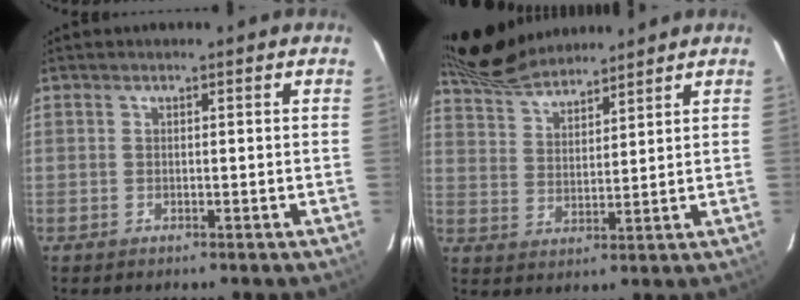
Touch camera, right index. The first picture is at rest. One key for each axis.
{"total": 11.2, "fx": 10.4, "fy": 2.3, "fz": 3.6, "tx": -0.080, "ty": 0.023, "tz": 0.191}